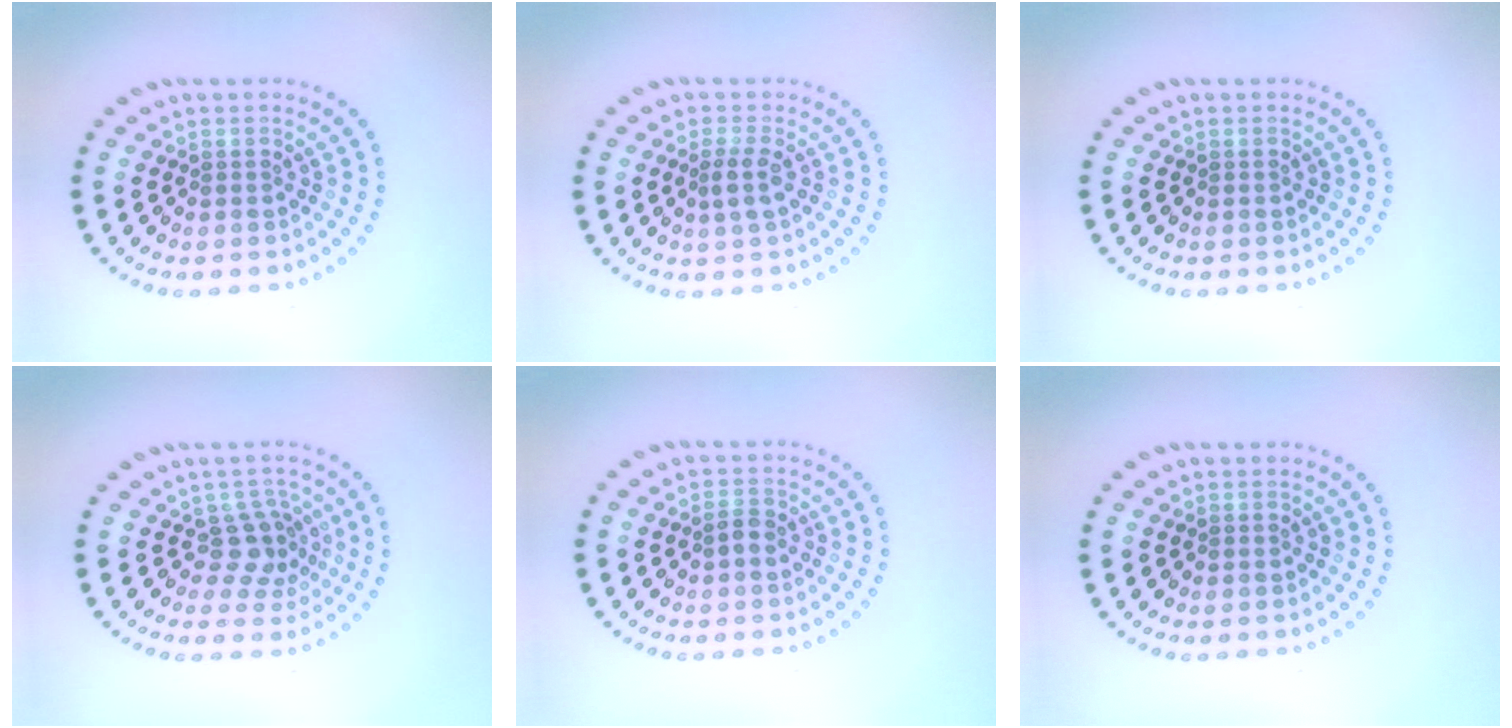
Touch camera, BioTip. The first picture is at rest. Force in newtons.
{"total": 1.8, "press": 1.5, "slide": 1.0}
{"total": 0.0}
{"total": 2.8, "press": 2.1, "slide": 1.8}
{"total": 1.2, "press": 1.2, "slide": 0.3}
{"total": 0.0}